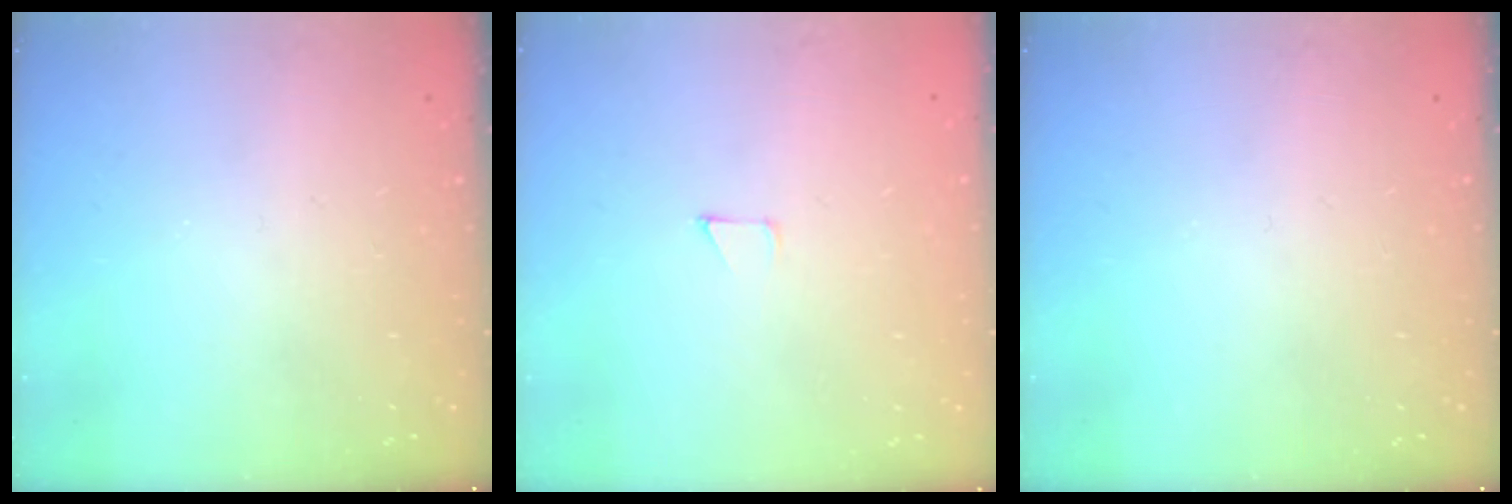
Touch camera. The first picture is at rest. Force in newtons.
{"total": 2.7, "press": 2.7, "slide": 0.2}
{"total": 0.0}